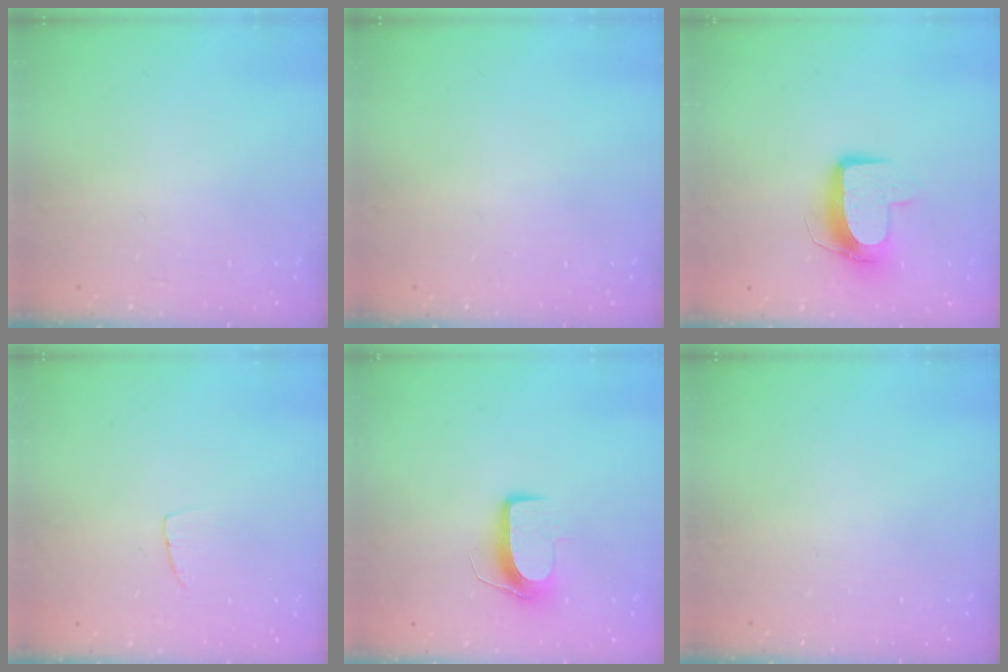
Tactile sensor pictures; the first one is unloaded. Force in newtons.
{"total": 0.0}
{"total": 10.2, "press": 10.2, "slide": 0.2}
{"total": 3.2, "press": 3.2, "slide": 0.2}
{"total": 8.9, "press": 8.9, "slide": 0.5}
{"total": 0.0}